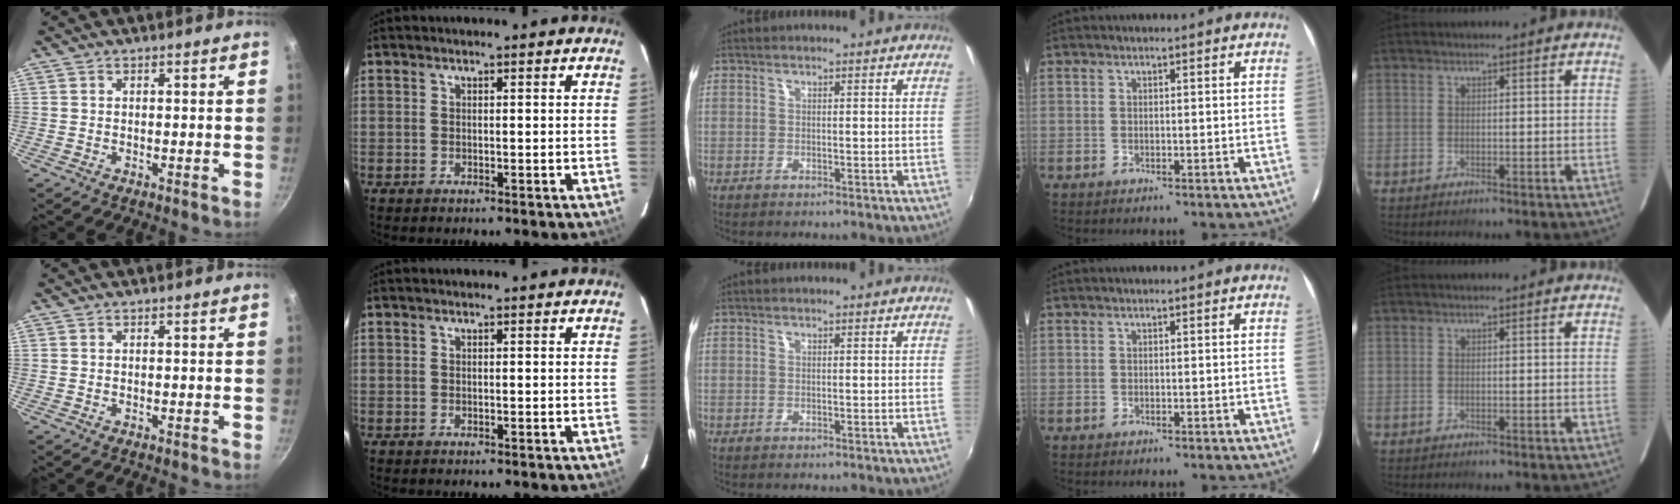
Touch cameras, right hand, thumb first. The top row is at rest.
{}